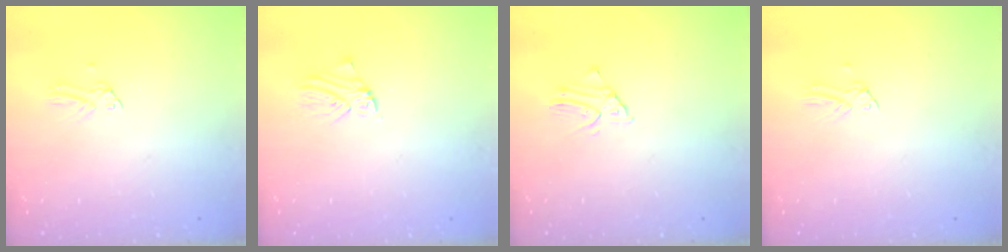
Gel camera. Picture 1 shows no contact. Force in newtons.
{"total": 1.2, "press": 1.1, "slide": 0.1}
{"total": 1.5, "press": 1.5, "slide": 0.1}
{"total": 0.0}